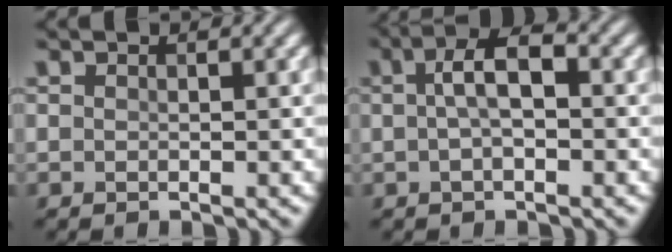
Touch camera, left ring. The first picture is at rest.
{"total": 3.8, "force": [0.3, 1.5, 3.5], "torque": [-0.067, 0.008, 0.001]}